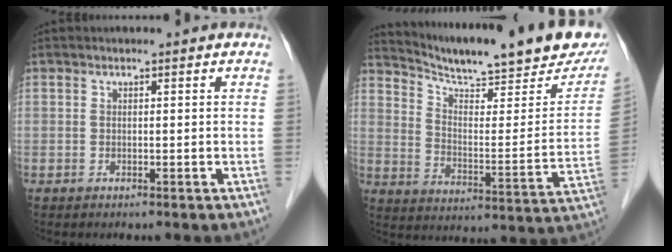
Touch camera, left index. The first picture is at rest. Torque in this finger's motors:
{"motor_torque": [-0.25, -0.82, 0.19, 0.03]}